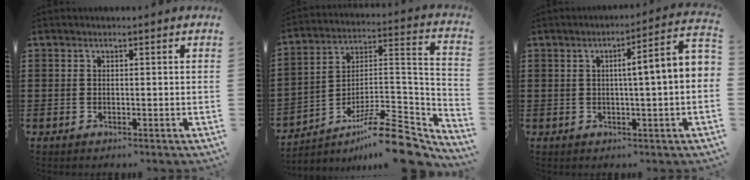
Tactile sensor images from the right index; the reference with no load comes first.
{"total": 13.0, "force": [-9.7, 3.3, 8.0], "torque": [-0.112, 0.038, -0.170]}
{"total": 4.5, "force": [-0.2, -0.5, 4.5], "torque": [-0.076, -0.019, -0.015]}